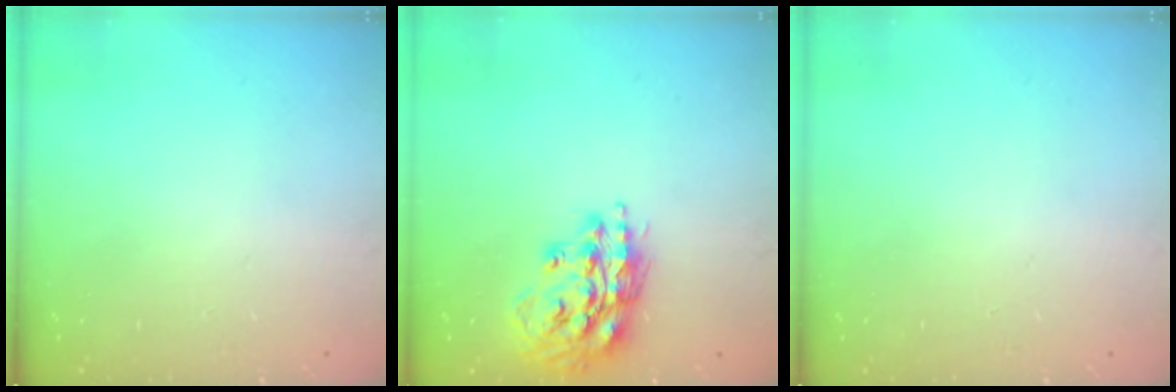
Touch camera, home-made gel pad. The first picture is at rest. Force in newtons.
{"total": 15.3, "press": 15.2, "slide": 1.9}
{"total": 0.0}